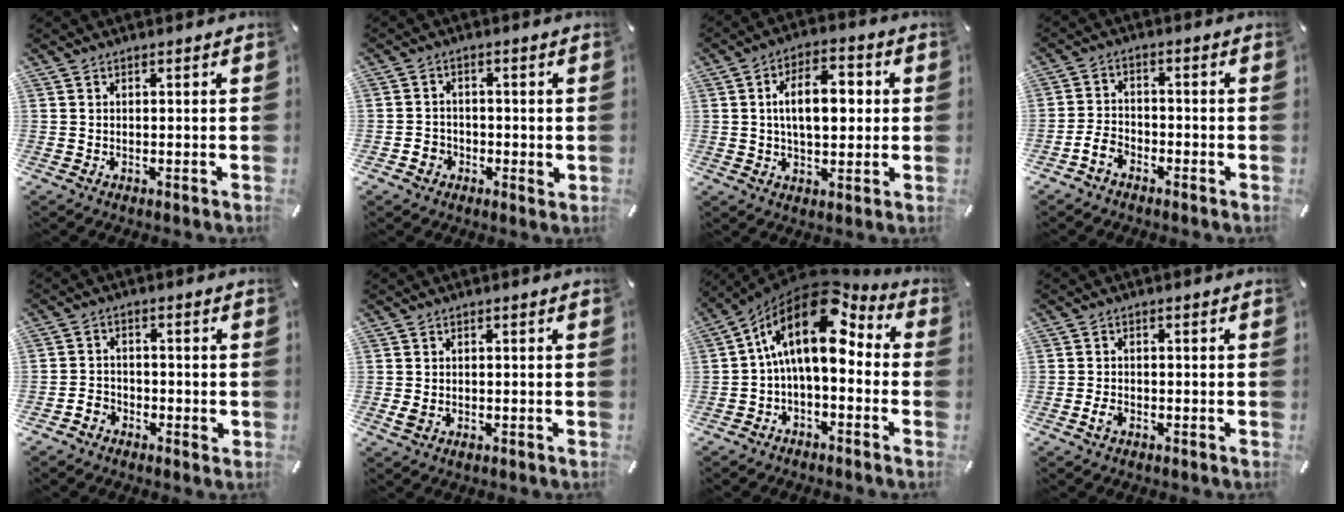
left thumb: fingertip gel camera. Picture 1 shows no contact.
{"total": 3.7, "force": [-1.3, 3.2, 1.3], "torque": [-0.020, 0.006, -0.024]}
{"total": 11.3, "force": [1.2, 6.5, 9.2], "torque": [-0.140, 0.003, 0.013]}
{"total": 4.7, "force": [-3.0, 3.1, 1.9], "torque": [-0.036, 0.016, -0.056]}
{"total": 3.5, "force": [-2.1, 2.6, 1.2], "torque": [-0.020, 0.011, -0.040]}
{"total": 1.5, "force": [-0.4, 1.0, 1.0], "torque": [-0.023, -0.002, -0.007]}
{"total": 16.3, "force": [4.0, 8.8, 13.1], "torque": [-0.246, -0.030, 0.058]}
{"total": 2.1, "force": [-1.0, 1.2, 1.3], "torque": [-0.029, 0.004, -0.021]}